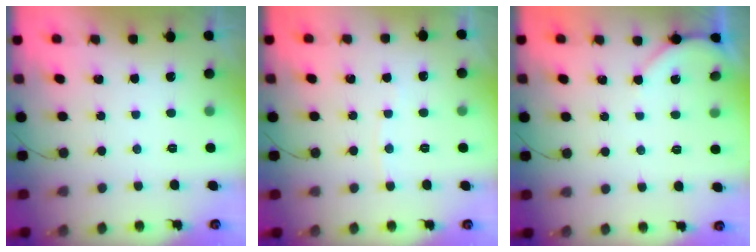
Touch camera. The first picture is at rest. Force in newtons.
{"total": 2.2, "press": 2.2, "slide": 0.2}
{"total": 2.3, "press": 2.2, "slide": 0.4}